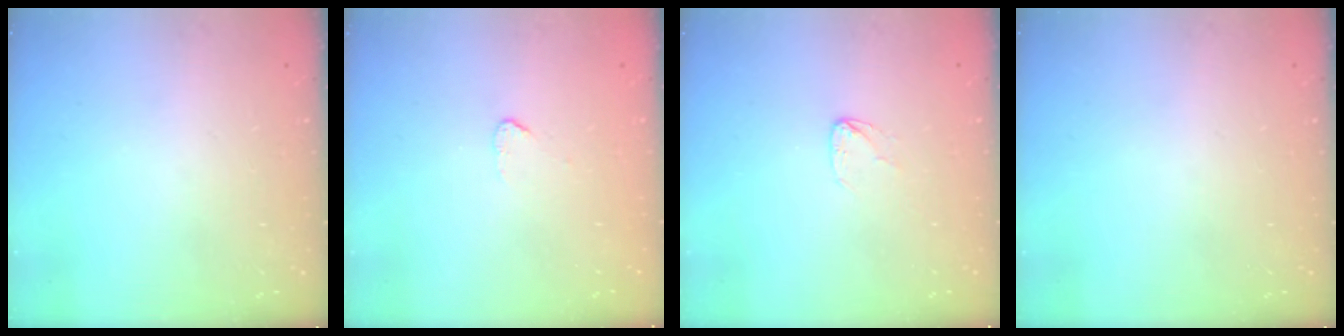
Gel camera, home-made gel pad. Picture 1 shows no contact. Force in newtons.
{"total": 2.6, "press": 2.6, "slide": 0.2}
{"total": 3.8, "press": 3.8, "slide": 0.4}
{"total": 0.0}